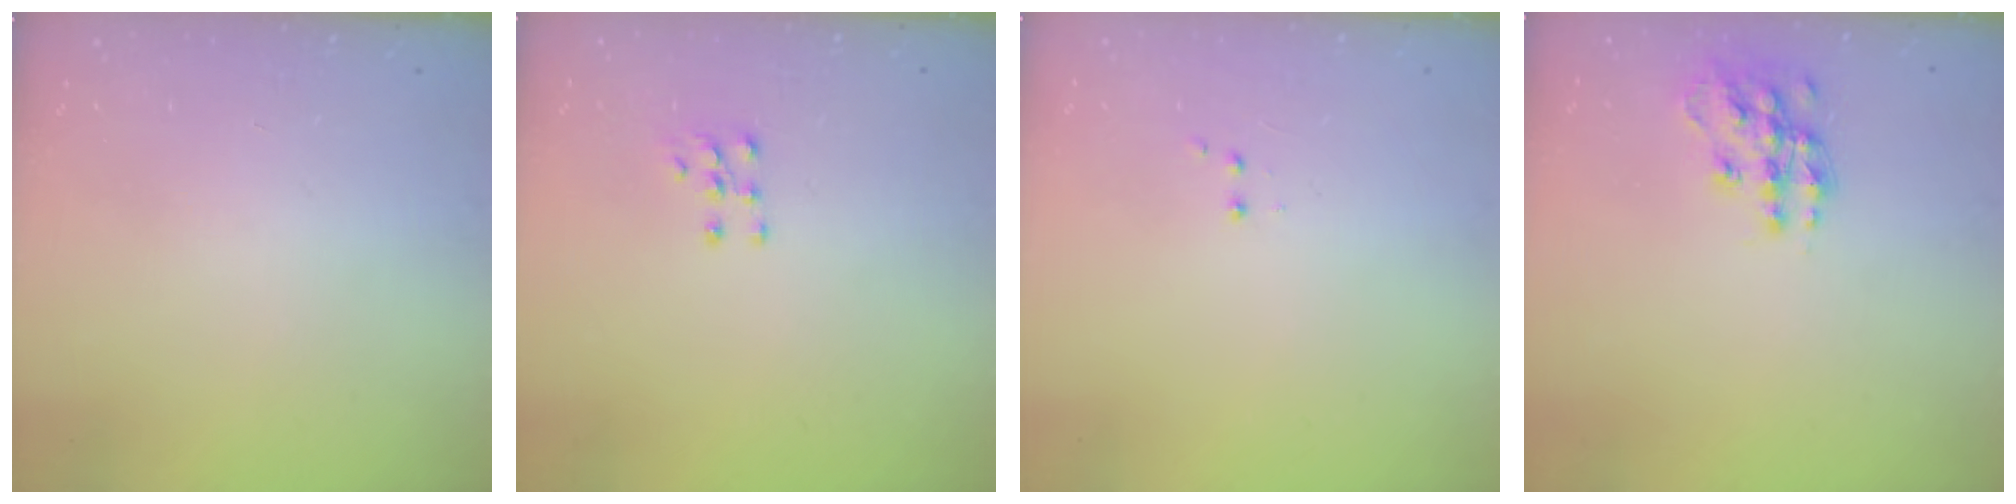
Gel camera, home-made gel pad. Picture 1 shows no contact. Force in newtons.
{"total": 5.0, "press": 5.0, "slide": 0.6}
{"total": 2.0, "press": 1.8, "slide": 0.9}
{"total": 13.2, "press": 13.1, "slide": 0.9}